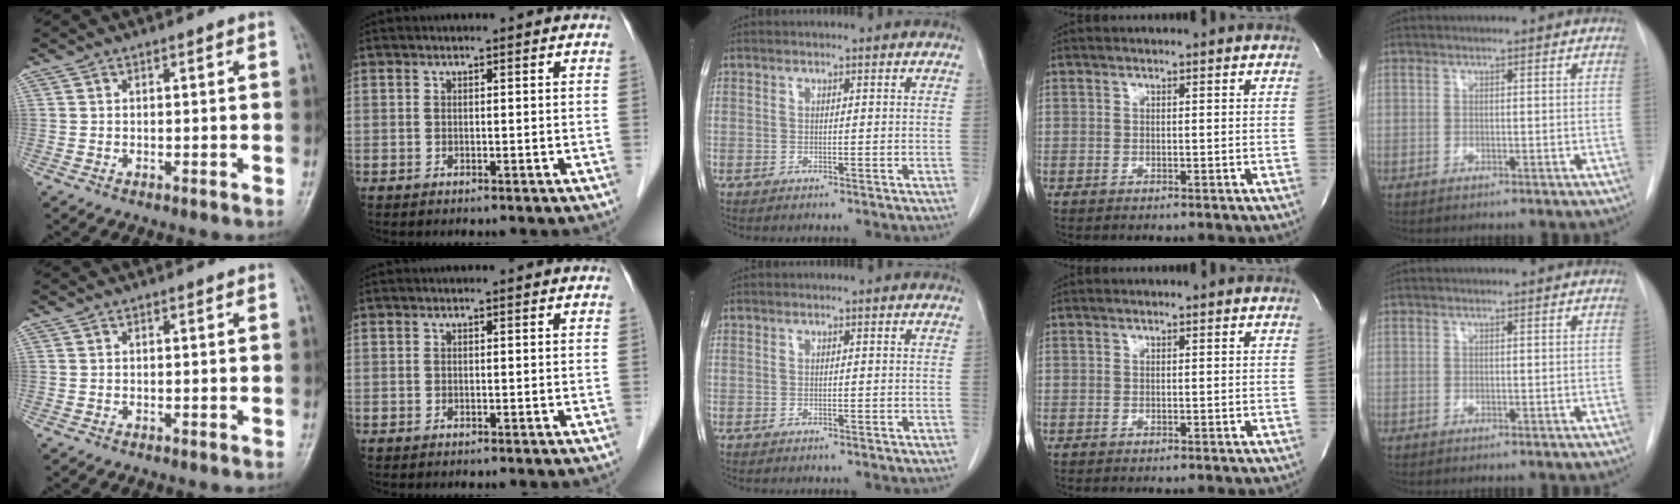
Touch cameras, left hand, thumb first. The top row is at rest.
{}